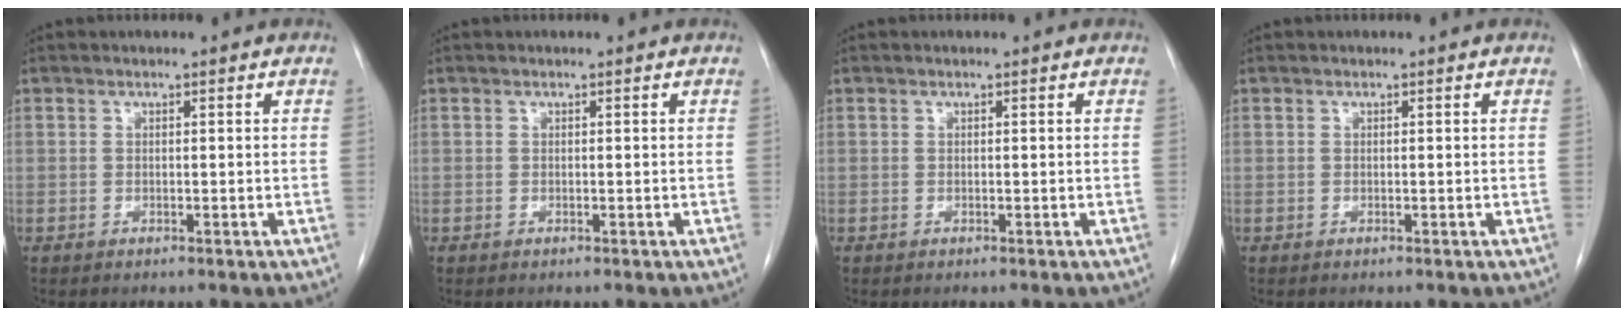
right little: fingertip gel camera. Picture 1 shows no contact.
{"total": 0.0}
{"total": 0.0}
{"total": 0.0}